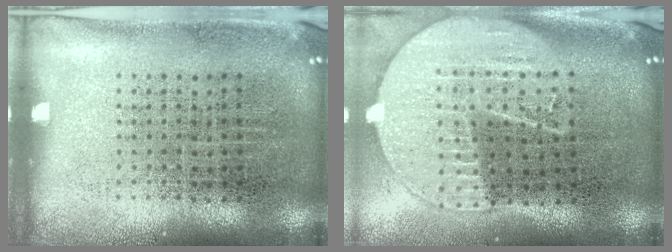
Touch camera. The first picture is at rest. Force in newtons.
{"total": 2.1, "press": 1.8, "slide": 1.0}